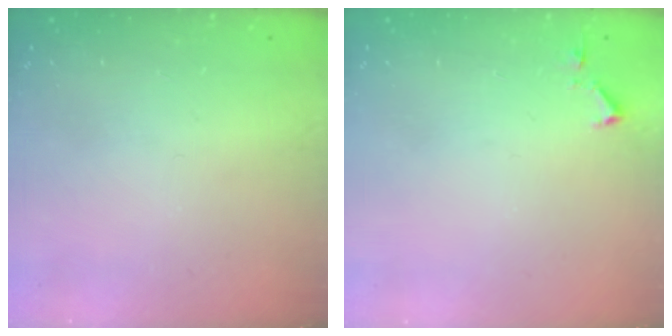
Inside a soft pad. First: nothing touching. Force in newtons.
{"total": 3.1, "press": 3.1, "slide": 0.6}